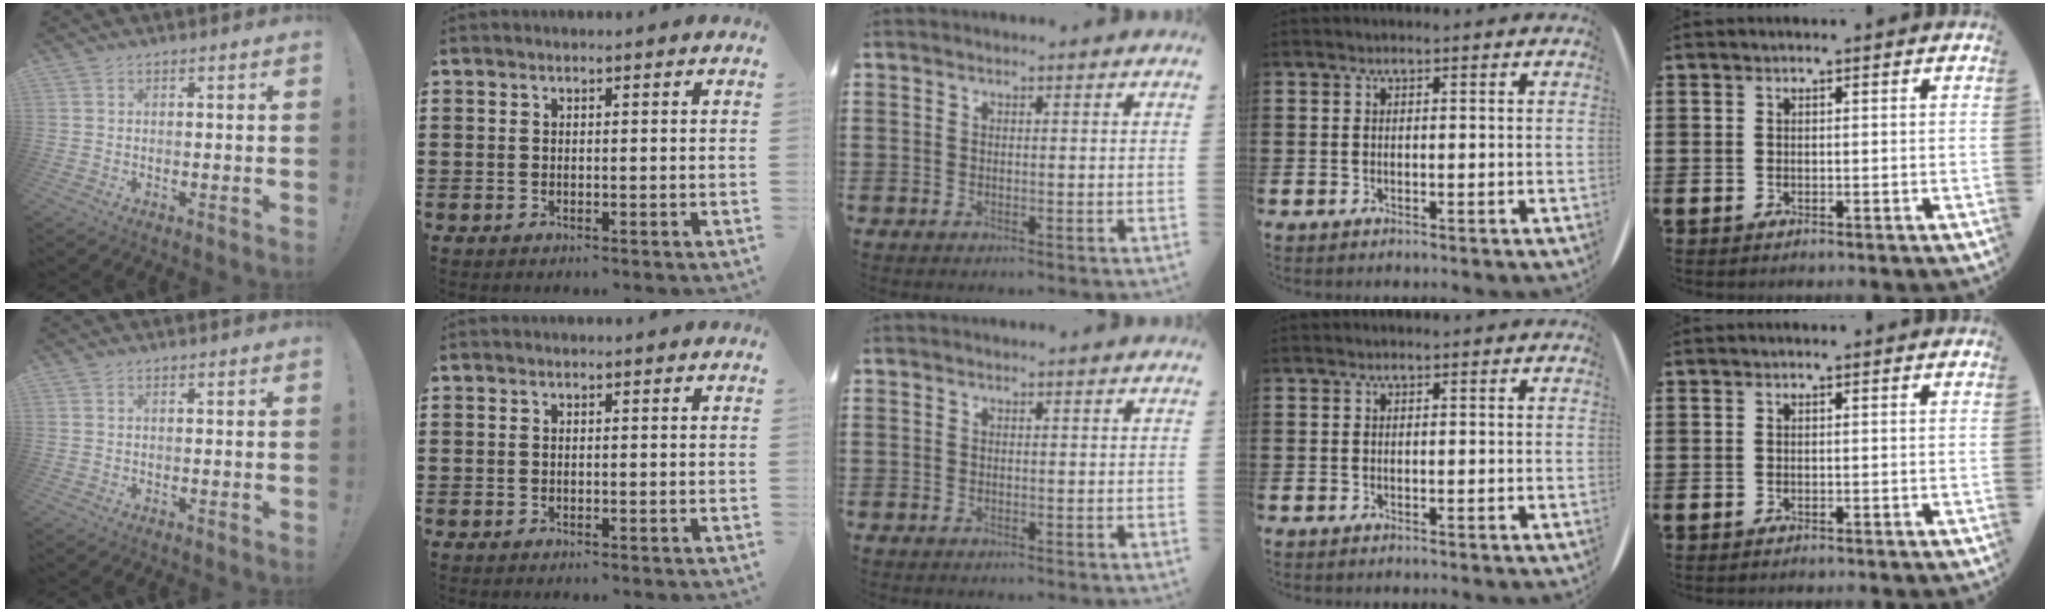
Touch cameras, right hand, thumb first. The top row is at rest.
{}